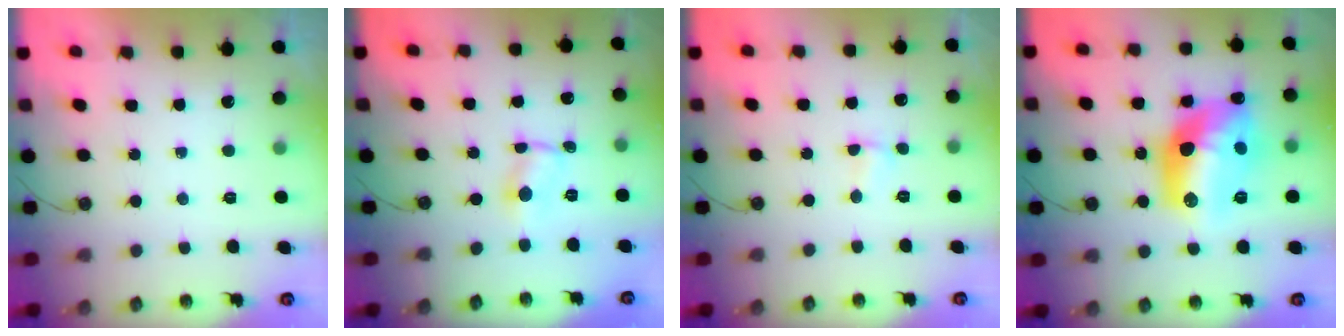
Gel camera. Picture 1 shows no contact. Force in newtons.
{"total": 1.3, "press": 1.3, "slide": 0.2}
{"total": 1.4, "press": 1.4, "slide": 0.4}
{"total": 18.7, "press": 18.6, "slide": 1.2}